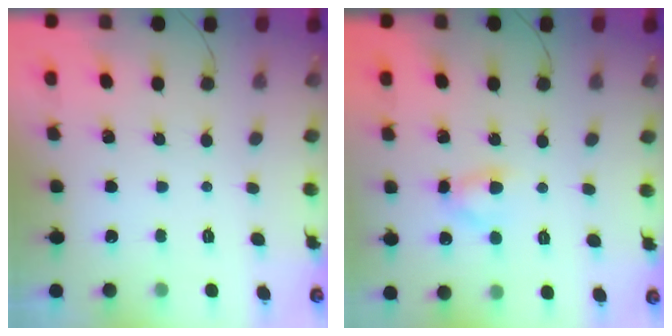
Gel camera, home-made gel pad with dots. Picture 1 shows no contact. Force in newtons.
{"total": 3.4, "press": 3.1, "slide": 1.2}